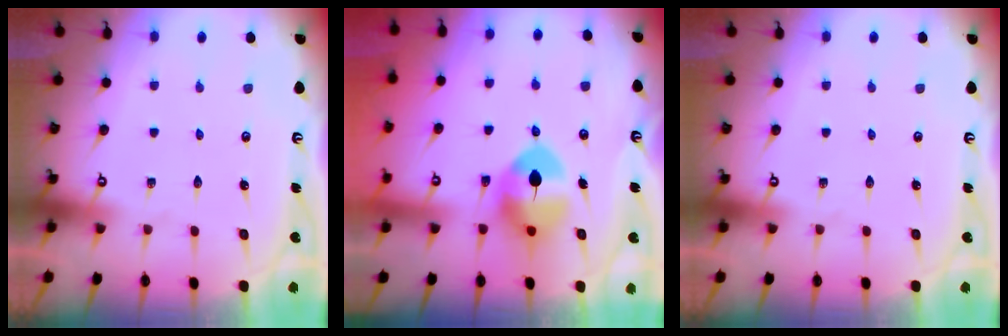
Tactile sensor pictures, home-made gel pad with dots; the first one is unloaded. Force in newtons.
{"total": 10.5, "press": 10.4, "slide": 1.0}
{"total": 0.0}